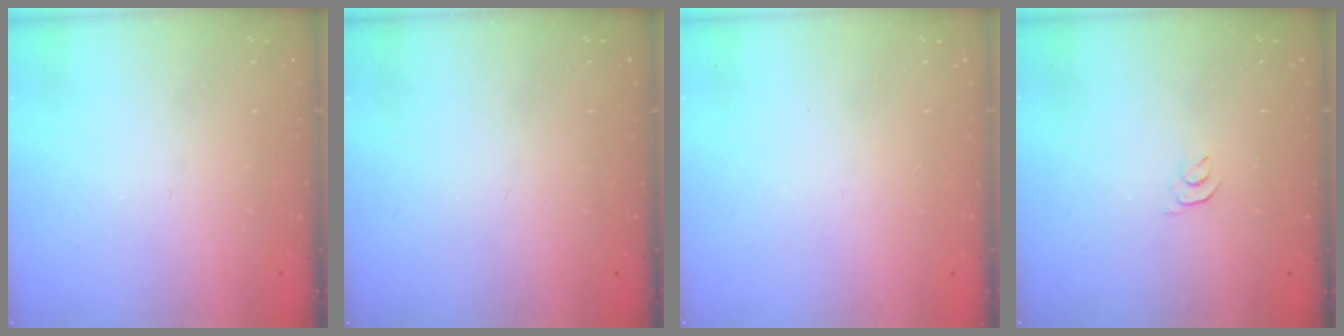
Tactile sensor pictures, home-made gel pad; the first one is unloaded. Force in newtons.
{"total": 0.0}
{"total": 1.6, "press": 1.6, "slide": 0.1}
{"total": 3.3, "press": 3.2, "slide": 0.5}